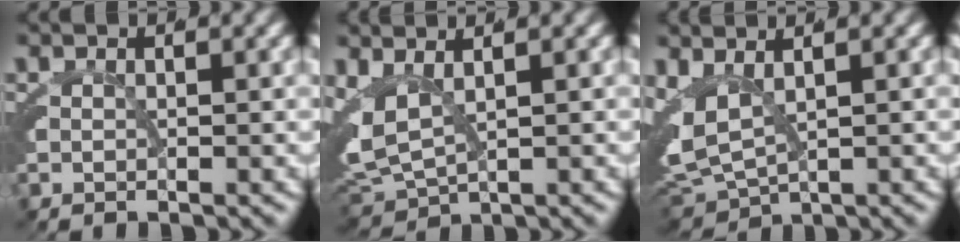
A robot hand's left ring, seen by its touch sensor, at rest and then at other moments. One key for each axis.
{"total": 7.3, "fx": 0.2, "fy": 6.2, "fz": 3.9, "tx": -0.118, "ty": -0.028, "tz": 0.010}
{"total": 8.4, "fx": -0.4, "fy": 7.1, "fz": 4.4, "tx": -0.131, "ty": -0.035, "tz": 0.001}